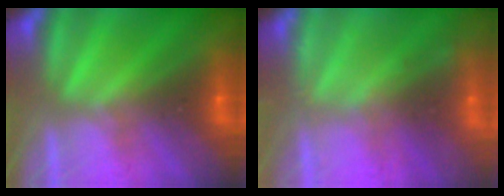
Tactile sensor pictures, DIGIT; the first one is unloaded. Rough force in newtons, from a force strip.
{"total": 2.2}